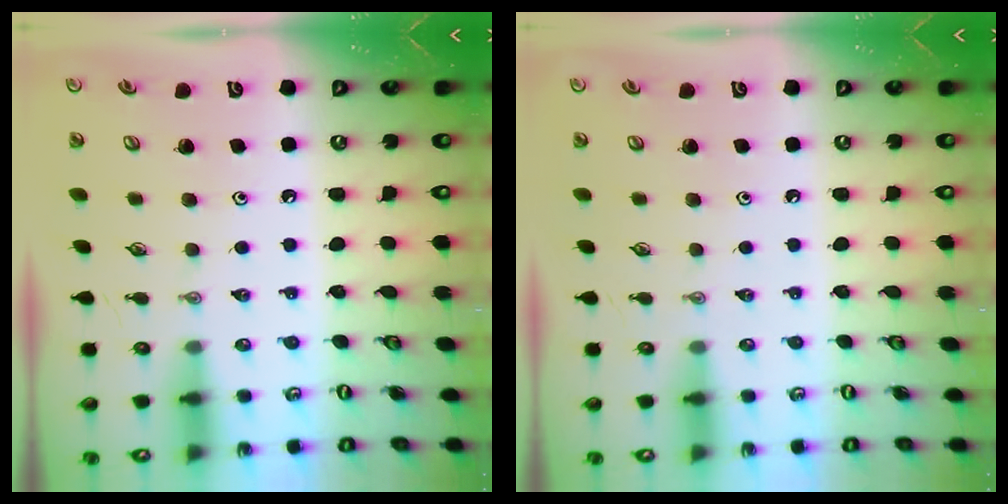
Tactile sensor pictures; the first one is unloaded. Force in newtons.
{"total": 0.0}